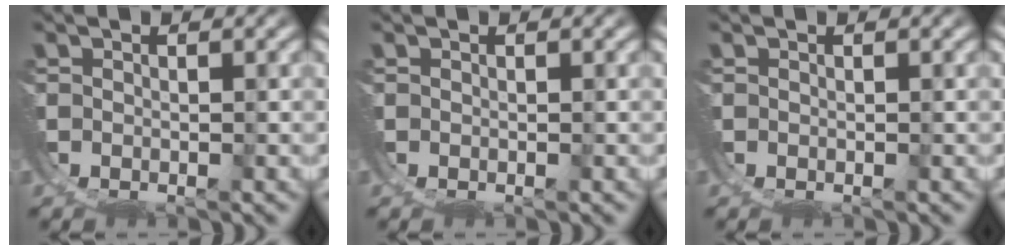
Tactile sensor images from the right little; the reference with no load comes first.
{"total": 0.0}
{"total": 0.0}